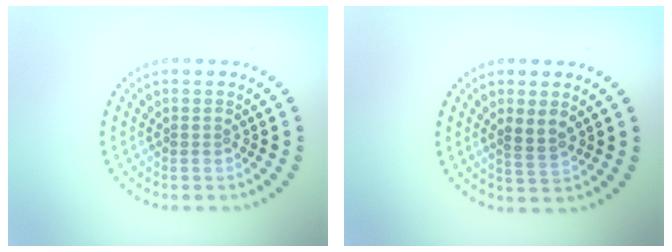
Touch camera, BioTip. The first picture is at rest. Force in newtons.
{"total": 2.0, "press": 1.9, "slide": 0.6}